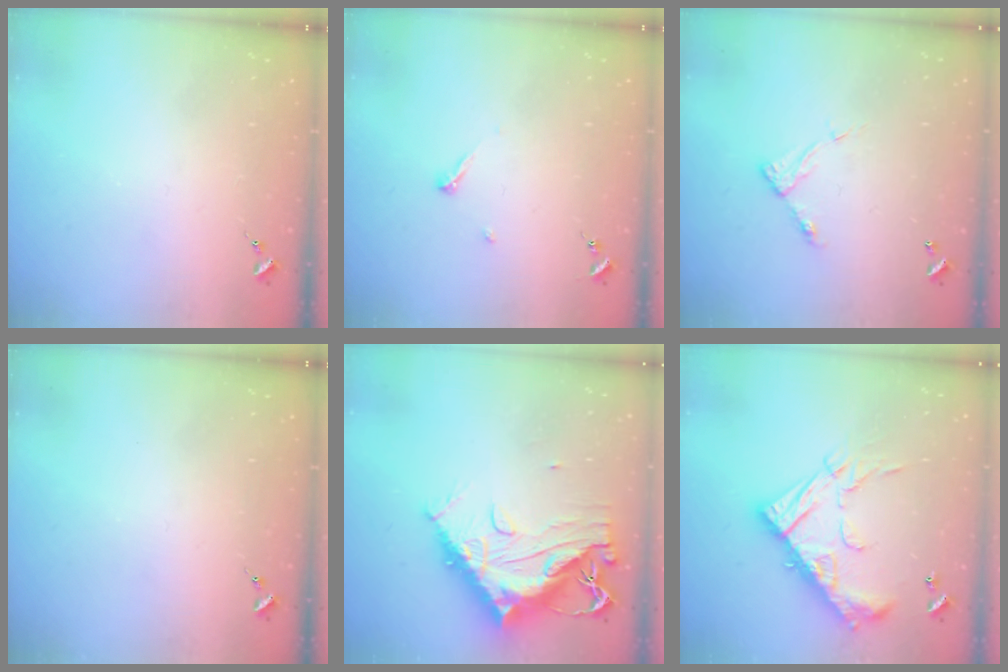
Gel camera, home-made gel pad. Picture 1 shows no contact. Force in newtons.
{"total": 3.4, "press": 3.4, "slide": 0.4}
{"total": 6.4, "press": 6.4, "slide": 0.6}
{"total": 0.0}
{"total": 16.4, "press": 16.3, "slide": 1.5}
{"total": 21.7, "press": 21.6, "slide": 1.9}